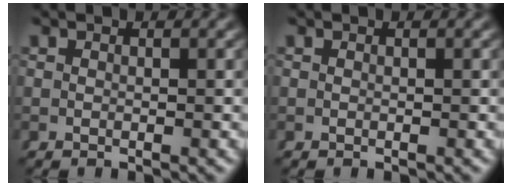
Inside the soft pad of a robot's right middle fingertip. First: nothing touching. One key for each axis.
{"total": 0.0}